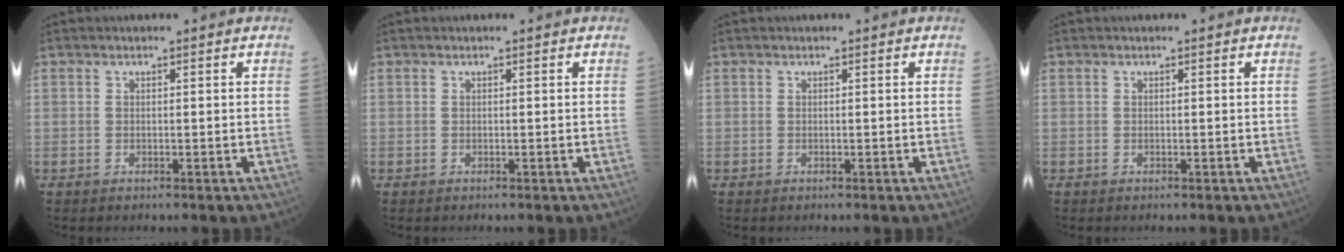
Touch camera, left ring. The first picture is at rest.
{"total": 0.0}
{"total": 0.0}
{"total": 0.0}